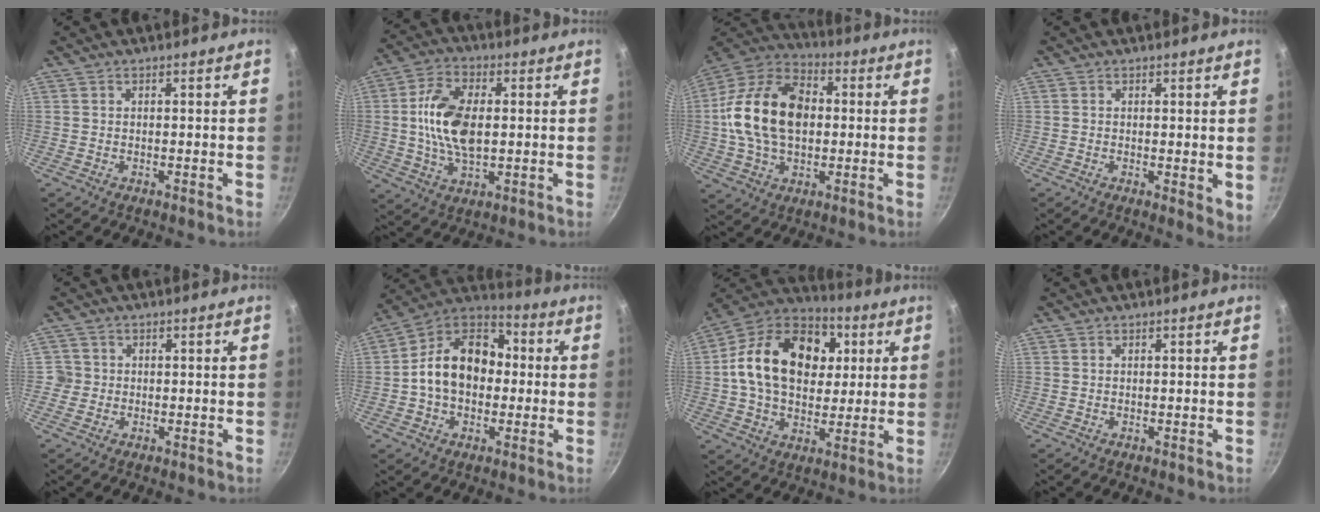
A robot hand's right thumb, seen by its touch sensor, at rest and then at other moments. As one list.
[{"total": 12.6, "force": [0.7, 7.1, 10.3], "torque": [-0.185, 0.013, 0.007]}, {"total": 19.9, "force": [1.0, 13.3, 14.8], "torque": [-0.244, 0.029, 0.003]}, {"total": 3.3, "force": [0.6, 1.4, 2.9], "torque": [-0.034, -0.008, 0.007]}, {"total": 2.4, "force": [-0.3, 2.4, 0.3], "torque": [0.009, 0.010, -0.008]}, {"total": 16.2, "force": [-0.4, 11.8, 11.1], "torque": [-0.146, 0.043, -0.027]}, {"total": 22.8, "force": [4.4, 16.3, 15.4], "torque": [-0.233, 0.017, 0.060]}, {"total": 0.0}]